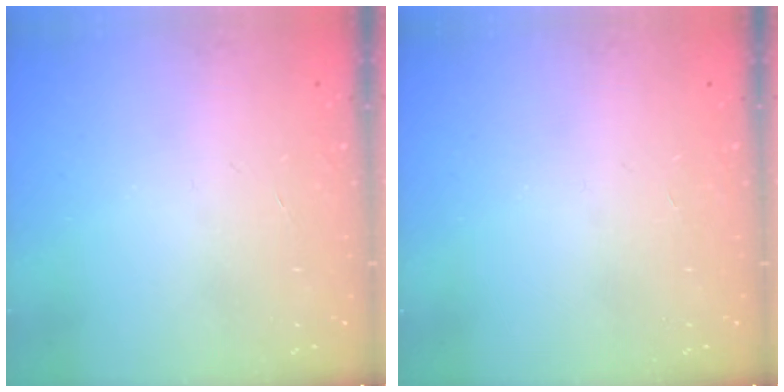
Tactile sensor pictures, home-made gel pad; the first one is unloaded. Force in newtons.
{"total": 0.0}